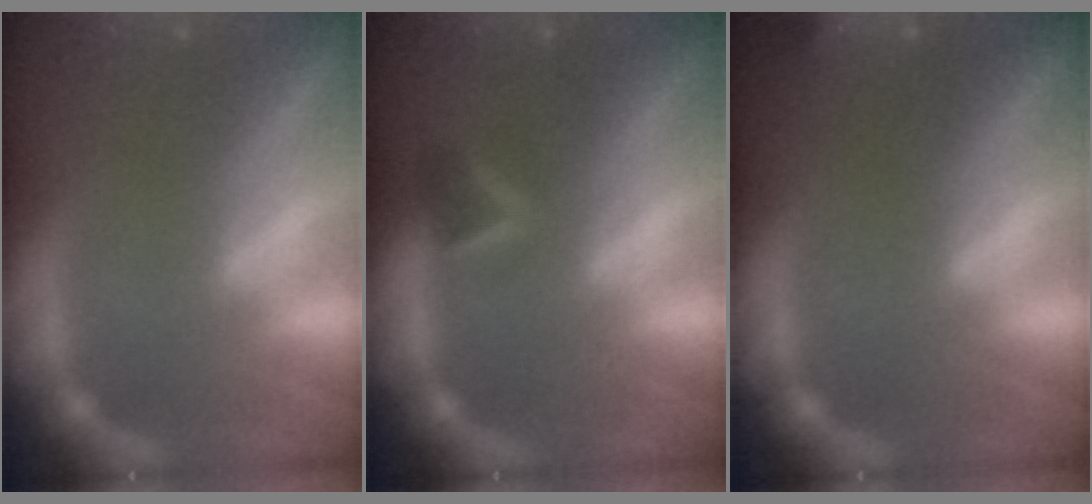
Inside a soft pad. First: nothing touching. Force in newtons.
{"total": 2.4}
{"total": 3.4}